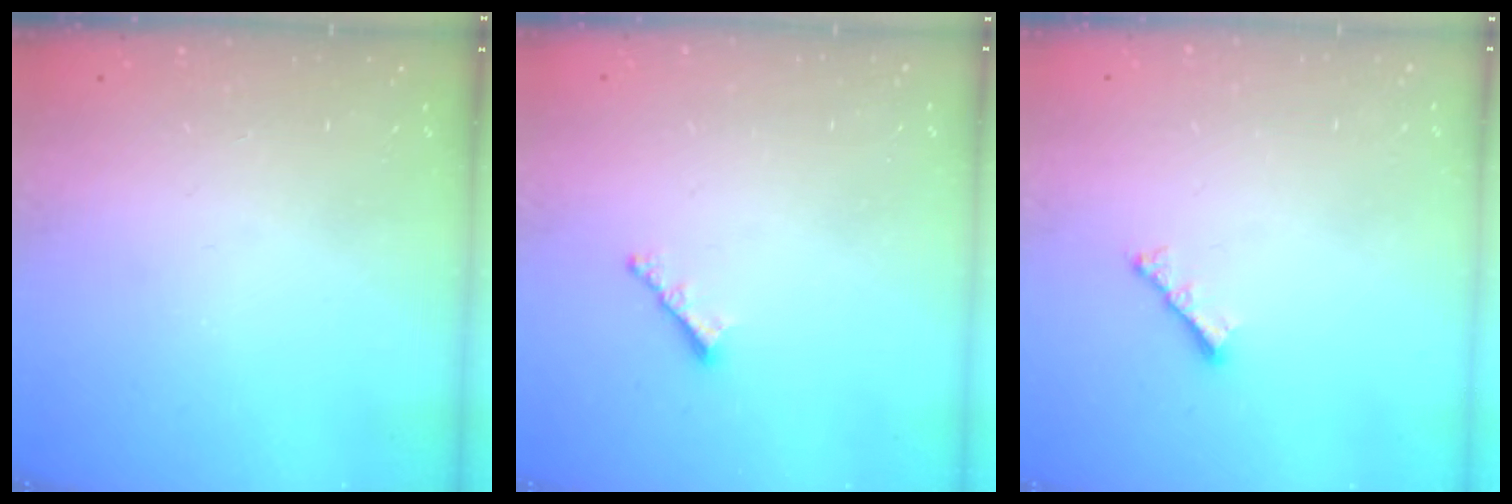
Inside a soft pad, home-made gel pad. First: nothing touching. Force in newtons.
{"total": 2.2, "press": 2.2, "slide": 0.5}
{"total": 2.8, "press": 2.7, "slide": 0.6}